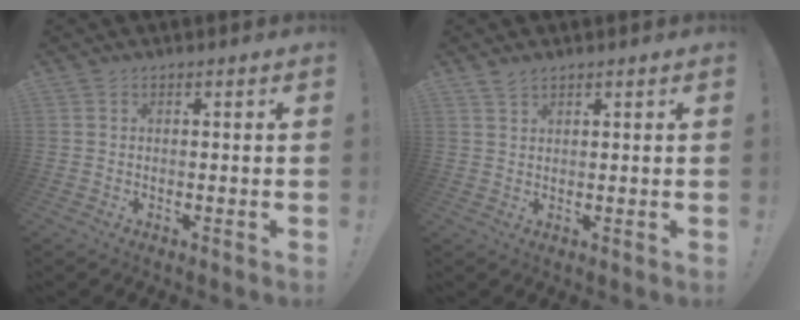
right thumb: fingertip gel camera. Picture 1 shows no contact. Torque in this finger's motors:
{"motor_torque": [-0.02, 0.02, 0.05, -0.05, 0.00]}